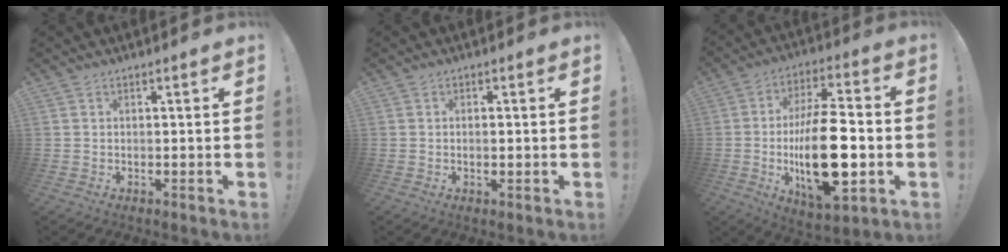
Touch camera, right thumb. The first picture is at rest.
{"total": 1.0, "force": [-0.3, 0.3, 0.9], "torque": [-0.016, 0.000, -0.006]}
{"total": 23.1, "force": [-3.4, 9.5, 20.8], "torque": [-0.378, -0.004, -0.054]}